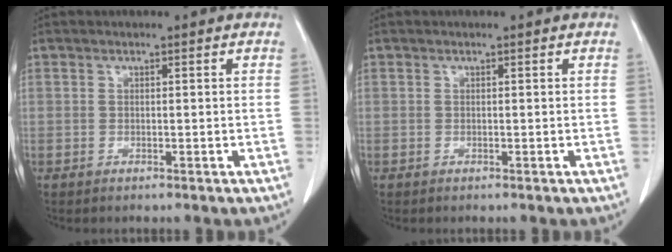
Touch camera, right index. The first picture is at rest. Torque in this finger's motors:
{"motor_torque": [0.00, 0.00, 0.00, 0.00]}